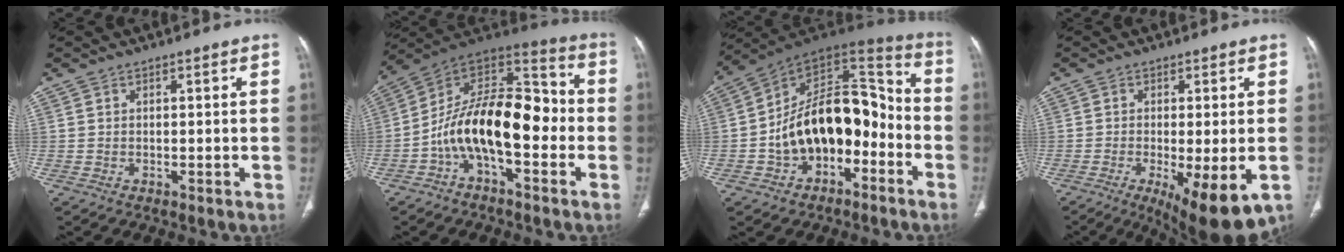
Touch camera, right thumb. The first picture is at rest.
{"total": 18.8, "force": [-4.1, 9.4, 15.8], "torque": [-0.241, 0.075, -0.078]}
{"total": 20.0, "force": [-5.4, 12.7, 14.5], "torque": [-0.193, 0.081, -0.084]}
{"total": 11.6, "force": [-4.4, 3.3, 10.2], "torque": [-0.149, -0.020, -0.059]}